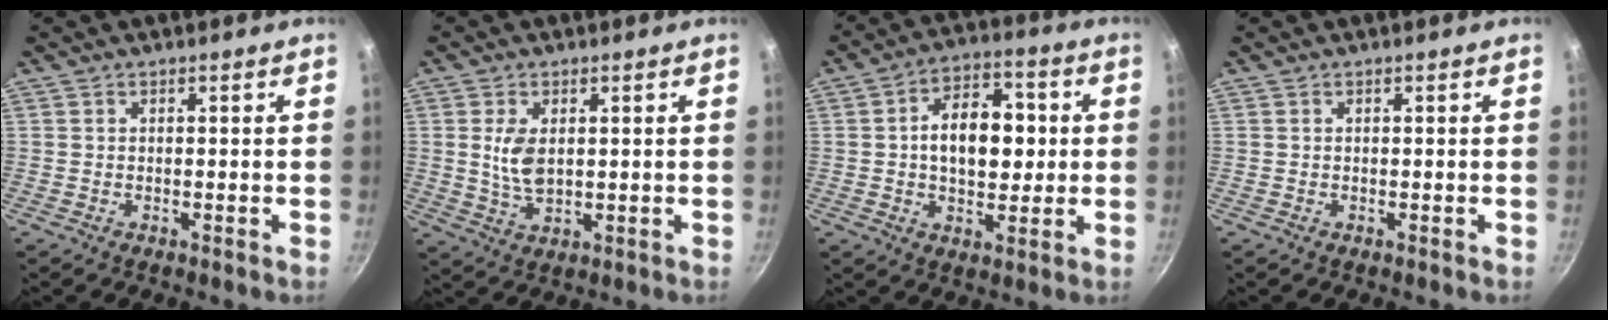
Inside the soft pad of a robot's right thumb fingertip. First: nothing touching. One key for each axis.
{"total": 6.0, "fx": 0.9, "fy": 3.3, "fz": 4.9, "tx": -0.094, "ty": -0.009, "tz": 0.023}
{"total": 13.1, "fx": 0.9, "fy": 8.0, "fz": 10.3, "tx": -0.128, "ty": 0.015, "tz": 0.011}
{"total": 0.0}